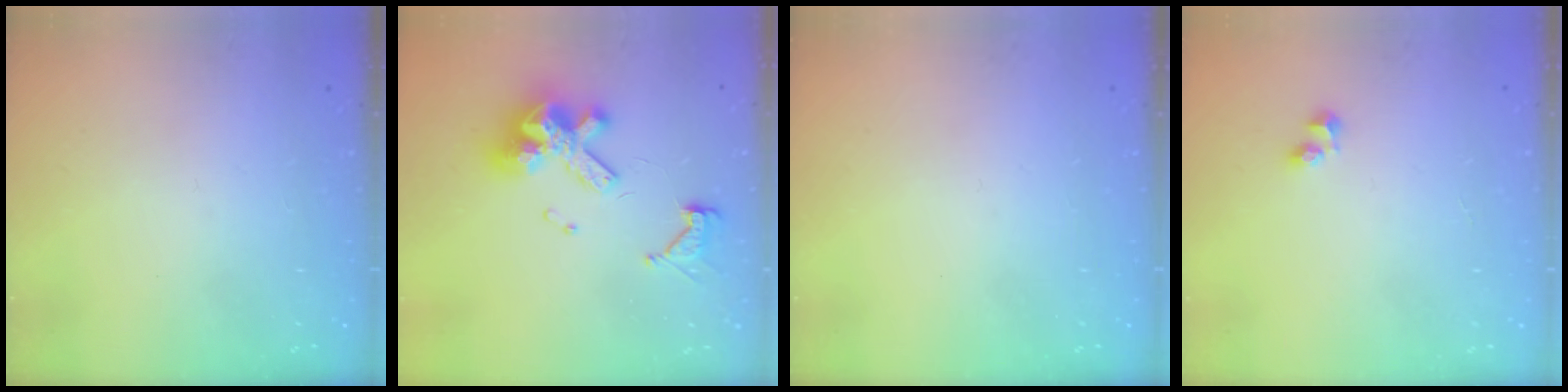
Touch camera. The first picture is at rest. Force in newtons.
{"total": 13.1, "press": 13.0, "slide": 1.6}
{"total": 0.0}
{"total": 3.7, "press": 3.6, "slide": 1.1}